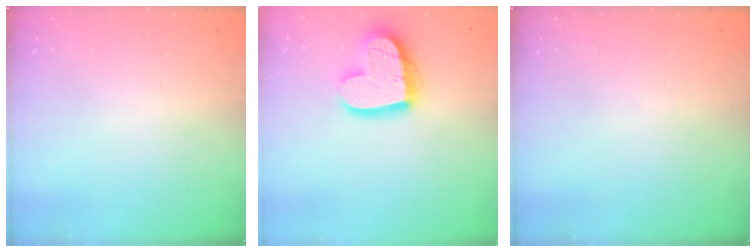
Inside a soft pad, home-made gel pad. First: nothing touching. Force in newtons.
{"total": 15.9, "press": 15.9, "slide": 1.2}
{"total": 0.0}